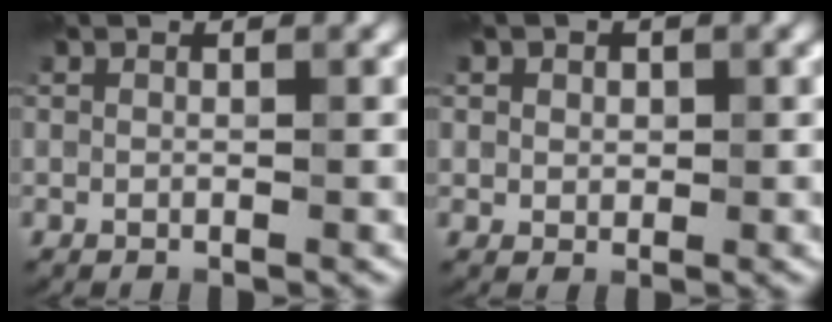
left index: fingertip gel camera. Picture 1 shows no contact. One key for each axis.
{"total": 1.5, "fx": 0.6, "fy": 1.3, "fz": 0.3, "tx": 0.002, "ty": 0.003, "tz": 0.006}